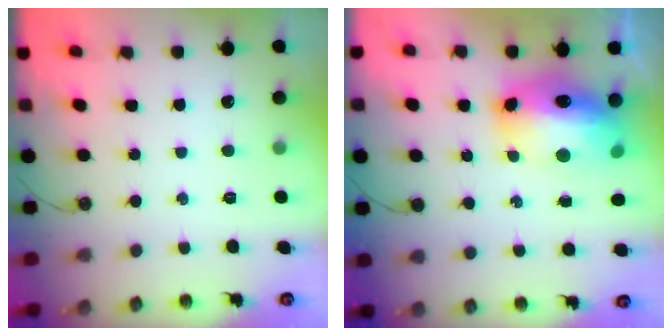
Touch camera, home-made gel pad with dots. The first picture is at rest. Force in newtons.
{"total": 16.4, "press": 16.3, "slide": 1.6}